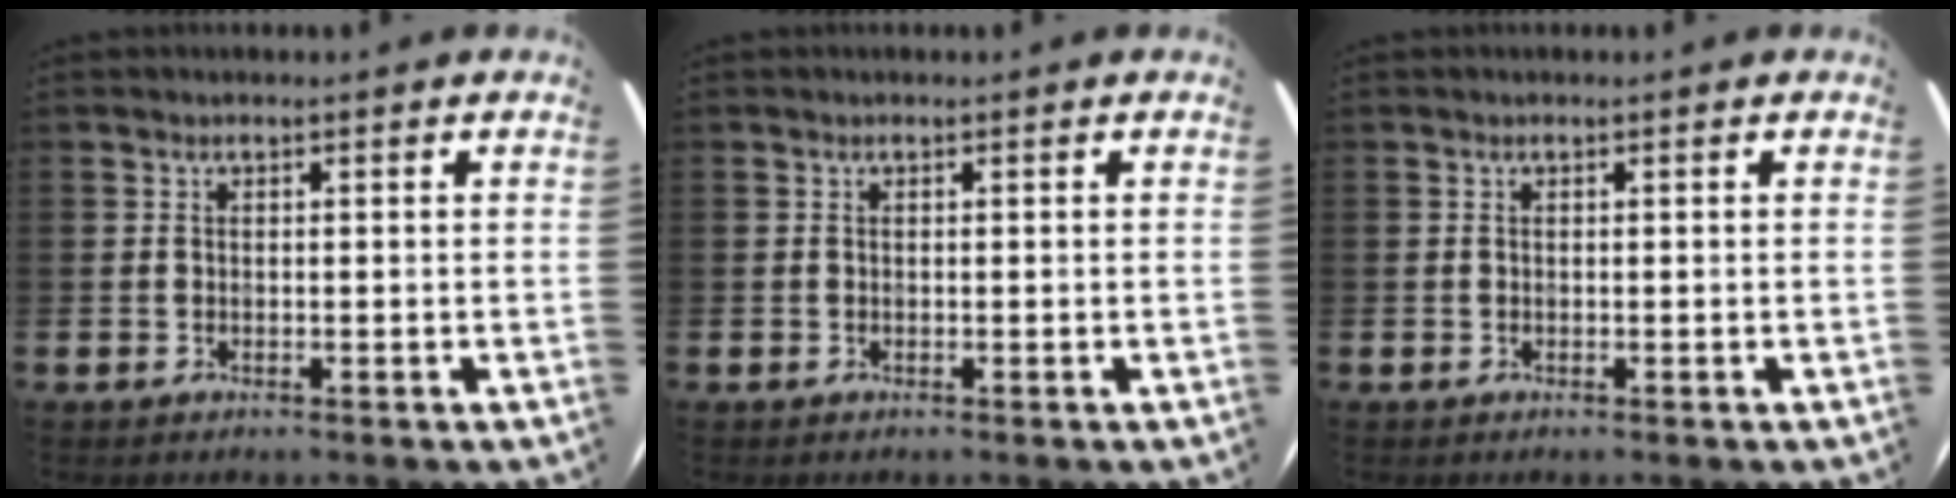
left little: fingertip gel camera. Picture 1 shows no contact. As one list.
[{"total": 0.0}, {"total": 0.0}]